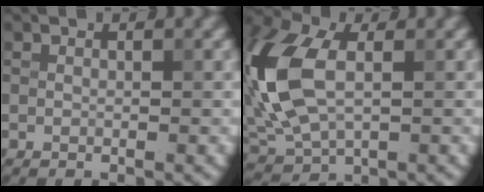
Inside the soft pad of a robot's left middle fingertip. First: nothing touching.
{"total": 10.2, "force": [0.8, 6.1, 8.1], "torque": [-0.211, 0.007, 0.008]}